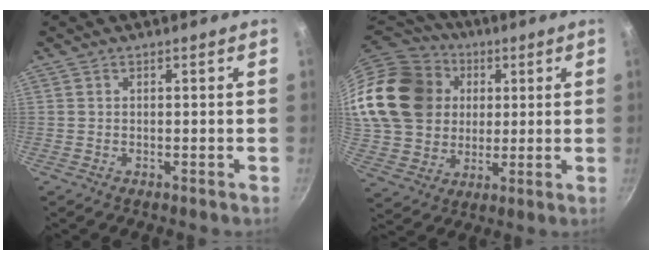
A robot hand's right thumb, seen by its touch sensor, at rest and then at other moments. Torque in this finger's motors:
{"motor_torque": [2.35, 2.66, 1.20, -0.27, 0.36]}